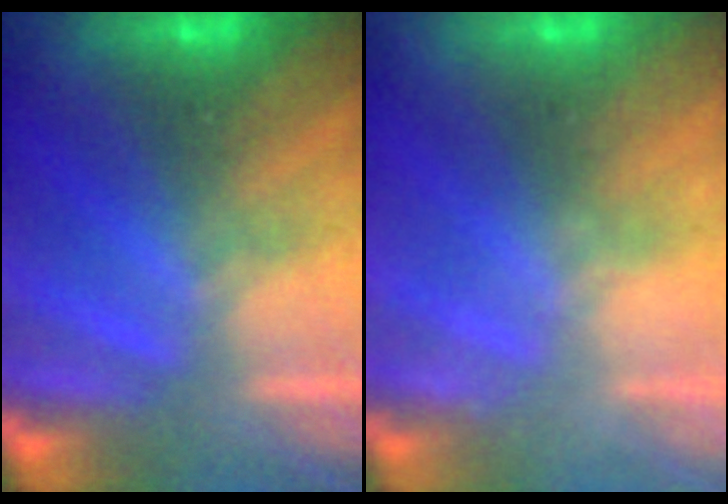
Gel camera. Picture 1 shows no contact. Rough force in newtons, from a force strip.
{"total": 2.3}